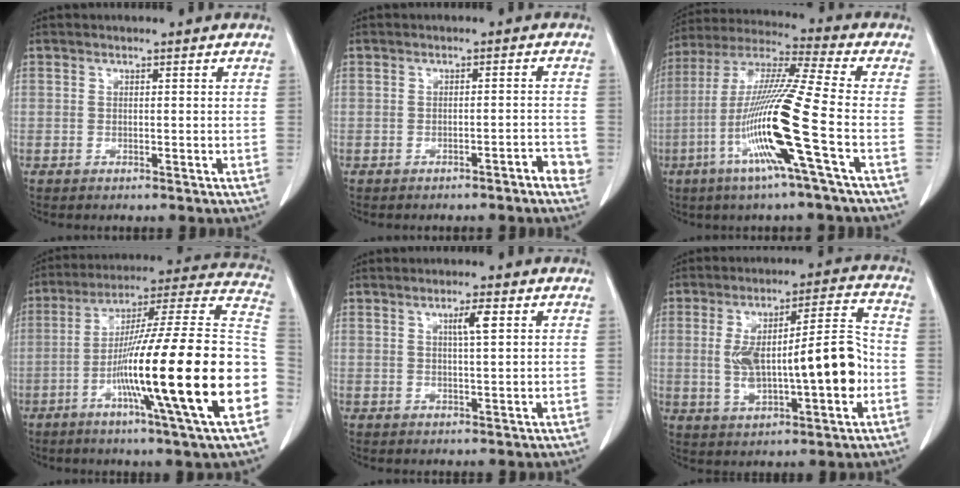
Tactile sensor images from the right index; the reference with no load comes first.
{"total": 2.6, "force": [-1.6, 0.5, 2.0], "torque": [-0.018, 0.005, -0.021]}
{"total": 16.9, "force": [-5.5, -1.9, 15.9], "torque": [-0.323, -0.016, -0.115]}
{"total": 28.0, "force": [-7.7, -0.4, 26.9], "torque": [-0.349, -0.016, -0.147]}
{"total": 2.7, "force": [1.1, 0.1, 2.5], "torque": [-0.039, 0.003, 0.016]}
{"total": 15.0, "force": [-1.6, 3.6, 14.5], "torque": [-0.252, 0.029, -0.013]}